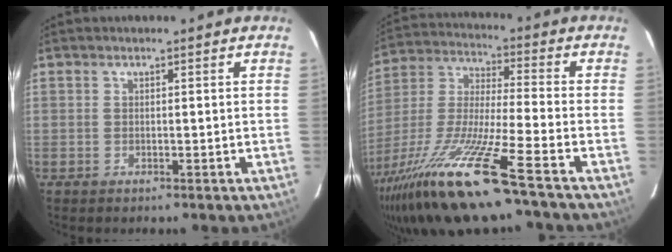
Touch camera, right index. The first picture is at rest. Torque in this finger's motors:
{"motor_torque": [1.70, -0.43, 1.05, 0.21]}